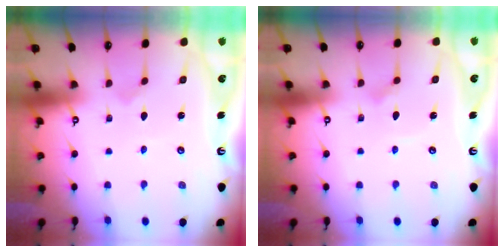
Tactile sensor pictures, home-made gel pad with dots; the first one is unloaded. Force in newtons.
{"total": 2.3, "press": 2.3, "slide": 0.1}